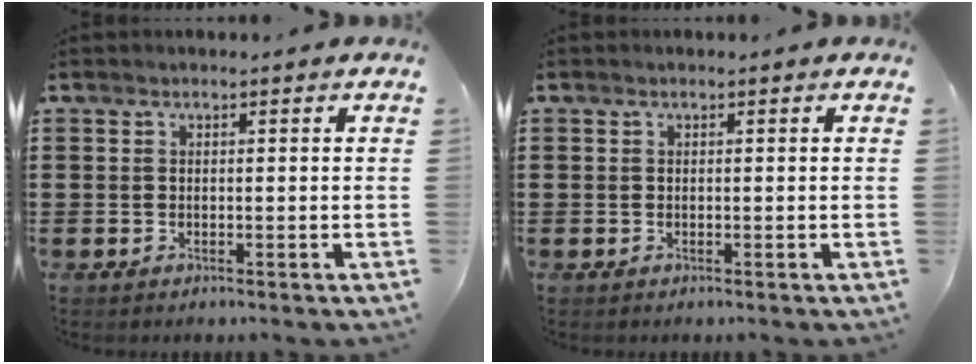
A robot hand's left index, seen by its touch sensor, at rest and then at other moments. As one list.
[{"total": 0.0}]